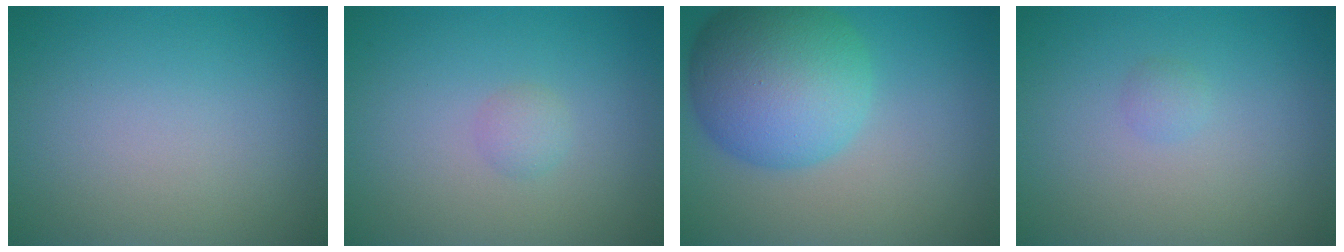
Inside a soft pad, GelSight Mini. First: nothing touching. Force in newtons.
{"total": 1.0, "press": 1.0, "slide": 0.1}
{"total": 9.7, "press": 9.7, "slide": 0.2}
{"total": 0.7, "press": 0.7, "slide": 0.0}